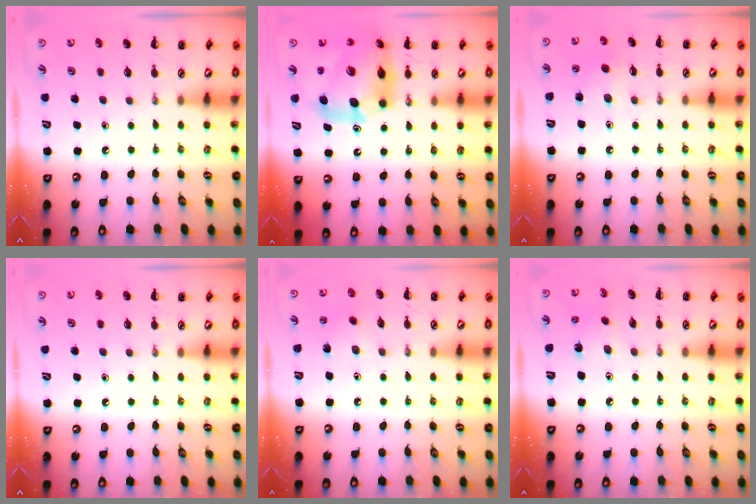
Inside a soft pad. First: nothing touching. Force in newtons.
{"total": 15.1, "press": 14.5, "slide": 4.4}
{"total": 3.9, "press": 3.8, "slide": 0.7}
{"total": 0.0}
{"total": 2.4, "press": 2.2, "slide": 0.8}
{"total": 1.5, "press": 1.4, "slide": 0.4}